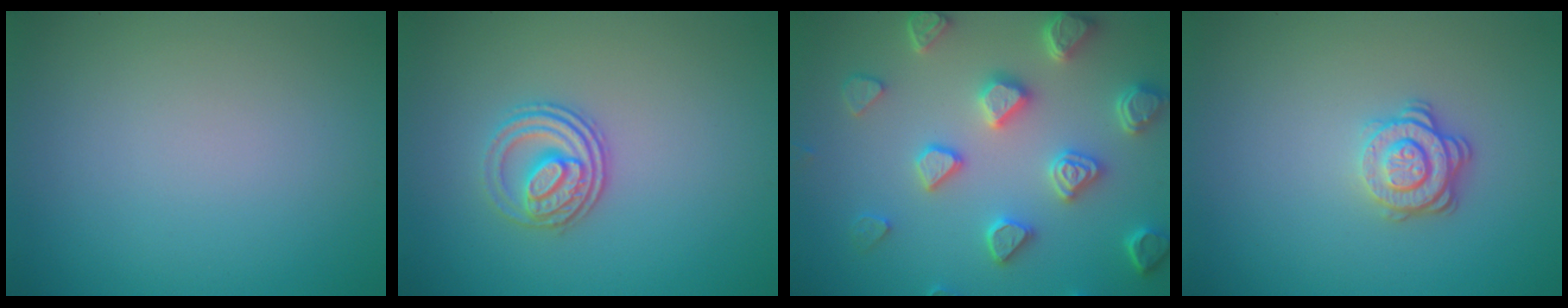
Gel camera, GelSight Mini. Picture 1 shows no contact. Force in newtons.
{"total": 3.0, "press": 2.6, "slide": 1.5}
{"total": 5.5, "press": 5.0, "slide": 2.4}
{"total": 3.0, "press": 2.6, "slide": 1.5}